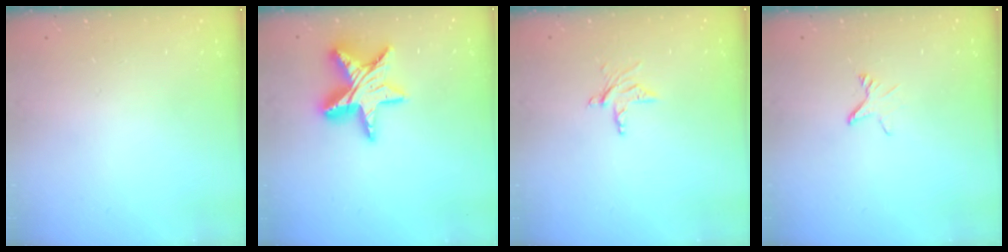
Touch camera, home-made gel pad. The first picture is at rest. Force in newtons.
{"total": 15.7, "press": 15.6, "slide": 1.3}
{"total": 4.0, "press": 4.0, "slide": 0.3}
{"total": 2.3, "press": 2.3, "slide": 0.2}